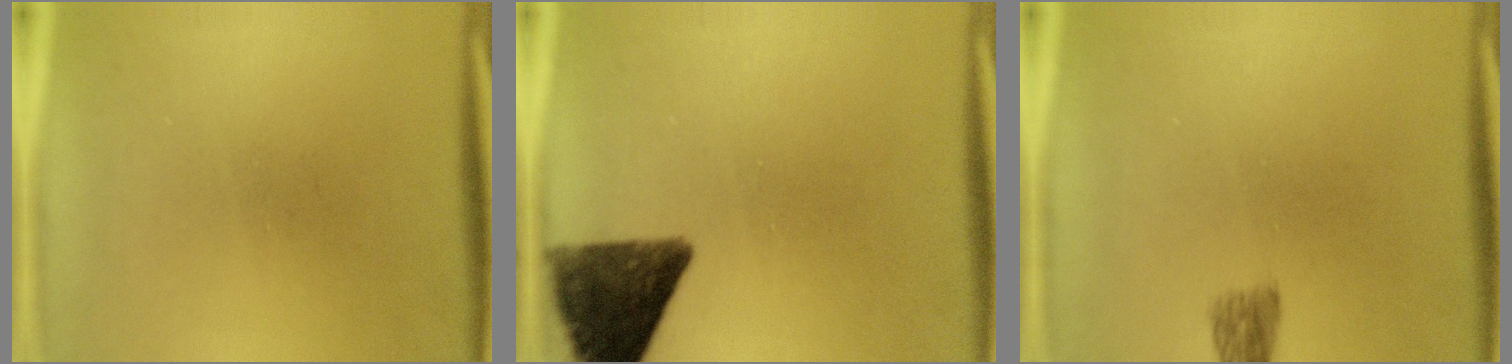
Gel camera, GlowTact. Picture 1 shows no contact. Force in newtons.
{"total": 11.4}
{"total": 2.5}